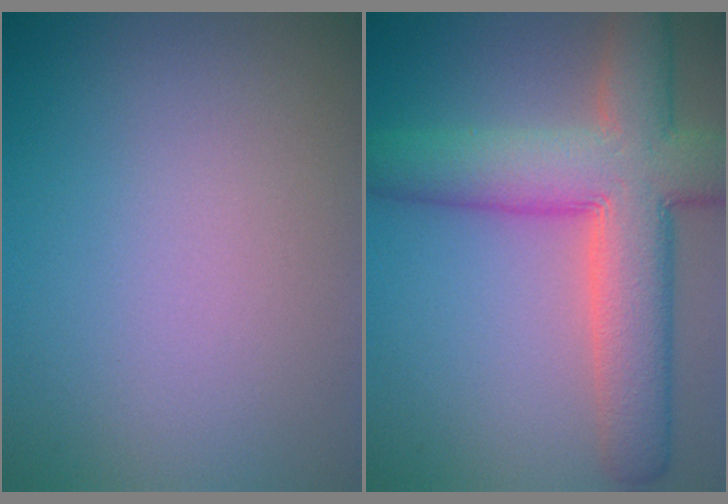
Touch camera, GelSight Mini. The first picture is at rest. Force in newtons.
{"total": 10.6, "press": 10.6, "slide": 0.6}